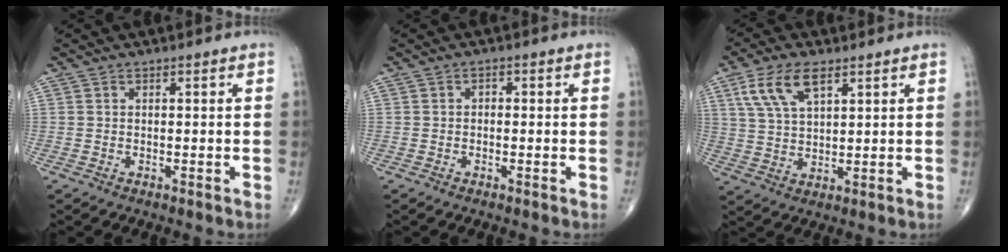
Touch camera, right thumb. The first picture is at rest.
{"total": 1.0, "force": [-0.1, 0.8, 0.6], "torque": [-0.003, 0.005, -0.006]}
{"total": 9.2, "force": [4.6, 4.3, 6.7], "torque": [-0.132, -0.008, 0.093]}